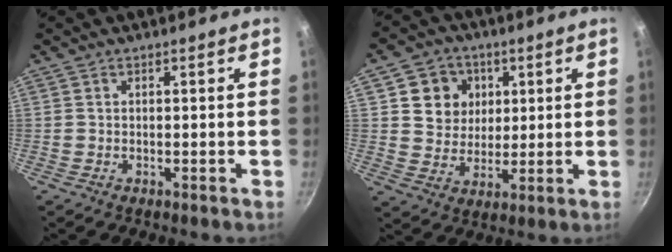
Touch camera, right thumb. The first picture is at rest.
{"total": 9.9, "force": [3.0, 8.8, 3.4], "torque": [-0.020, -0.008, 0.049]}